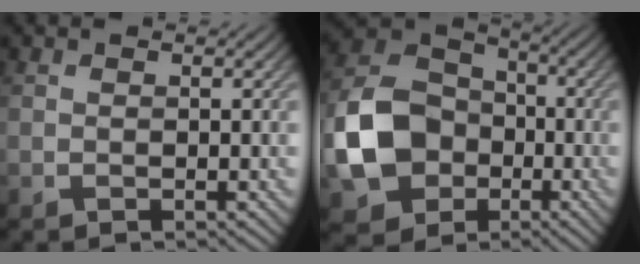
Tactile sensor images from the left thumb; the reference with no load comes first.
{"total": 12.3, "force": [-3.1, 9.7, 6.9], "torque": [-0.167, -0.001, -0.078]}